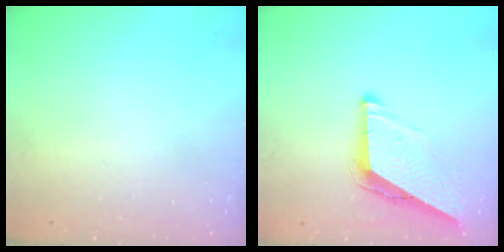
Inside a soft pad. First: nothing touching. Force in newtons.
{"total": 8.8, "press": 8.7, "slide": 0.4}